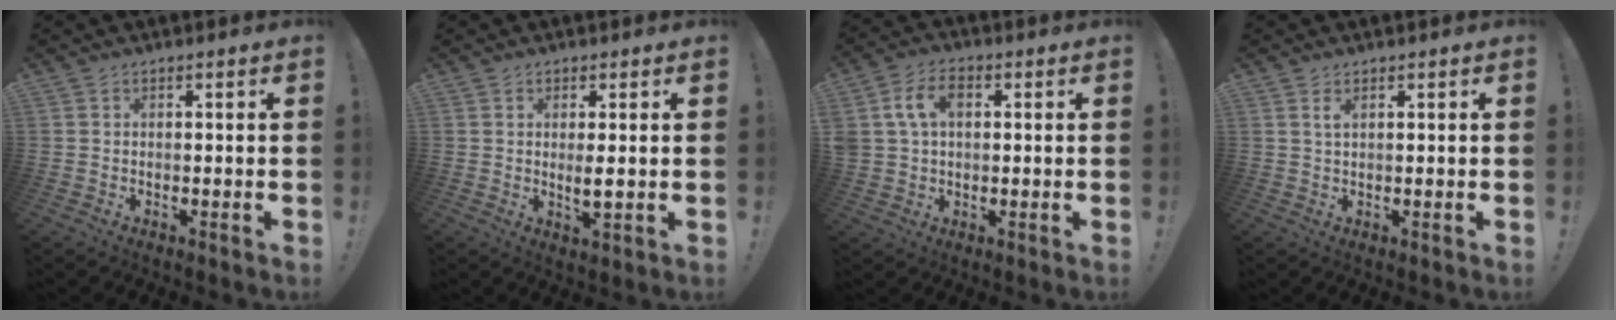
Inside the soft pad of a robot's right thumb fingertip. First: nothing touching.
{"total": 3.3, "force": [0.4, 0.6, 3.2], "torque": [-0.049, -0.009, 0.006]}
{"total": 9.5, "force": [2.5, 6.8, 6.2], "torque": [-0.112, 0.010, 0.045]}
{"total": 1.8, "force": [0.9, 0.6, 1.5], "torque": [-0.019, -0.004, 0.013]}